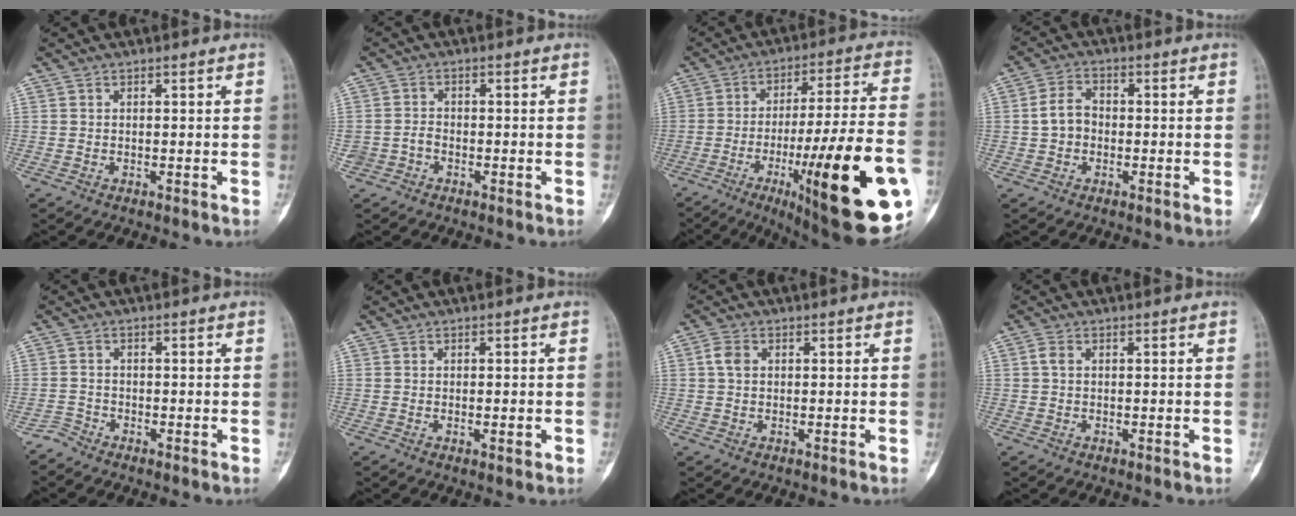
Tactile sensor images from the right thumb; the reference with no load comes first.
{"total": 2.4, "force": [-1.0, 1.9, 0.9], "torque": [-0.007, 0.012, -0.020]}
{"total": 30.3, "force": [-10.6, 5.9, 27.8], "torque": [-0.360, 0.023, -0.149]}
{"total": 4.8, "force": [-0.6, 3.7, 3.1], "torque": [-0.046, 0.018, -0.019]}
{"total": 1.8, "force": [-1.7, 0.2, -0.5], "torque": [0.018, -0.006, -0.040]}
{"total": 1.8, "force": [-0.4, 0.7, 1.6], "torque": [-0.025, -0.003, -0.003]}
{"total": 2.5, "force": [0.4, 1.8, 1.7], "torque": [-0.031, 0.006, 0.004]}
{"total": 1.2, "force": [0.1, 0.8, 0.9], "torque": [-0.015, 0.003, -0.001]}